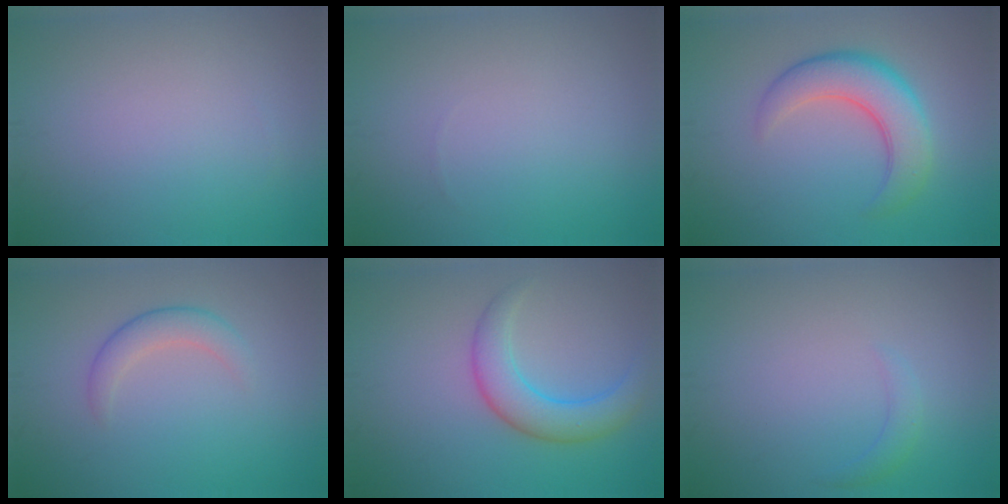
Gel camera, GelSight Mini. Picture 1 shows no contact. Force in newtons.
{"total": 0.0}
{"total": 5.6, "press": 5.5, "slide": 0.4}
{"total": 2.3, "press": 2.3, "slide": 0.1}
{"total": 4.3, "press": 4.3, "slide": 0.1}
{"total": 1.3, "press": 1.3, "slide": 0.1}